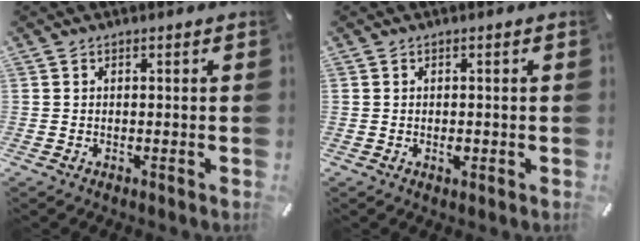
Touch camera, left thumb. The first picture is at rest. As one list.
[{"total": 1.5, "force": [-0.4, 0.8, 1.2], "torque": [-0.021, 0.000, -0.007]}]